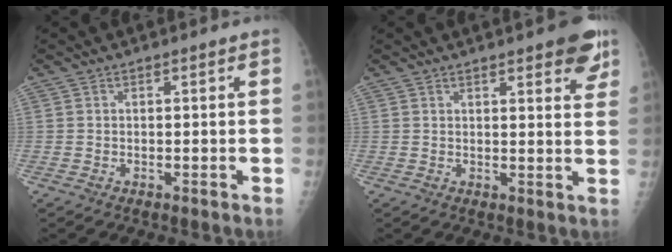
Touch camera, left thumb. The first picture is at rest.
{"total": 7.4, "force": [4.5, 2.3, 5.4], "torque": [-0.043, -0.019, 0.052]}